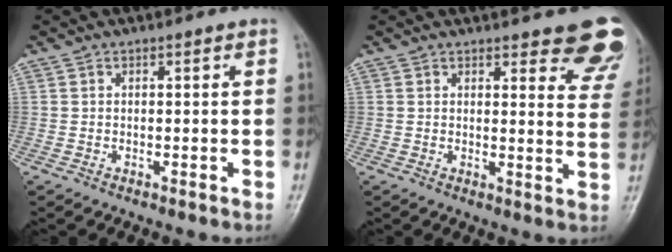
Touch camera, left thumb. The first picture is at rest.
{"total": 11.4, "force": [9.5, 3.5, 5.2], "torque": [-0.007, -0.054, 0.087]}